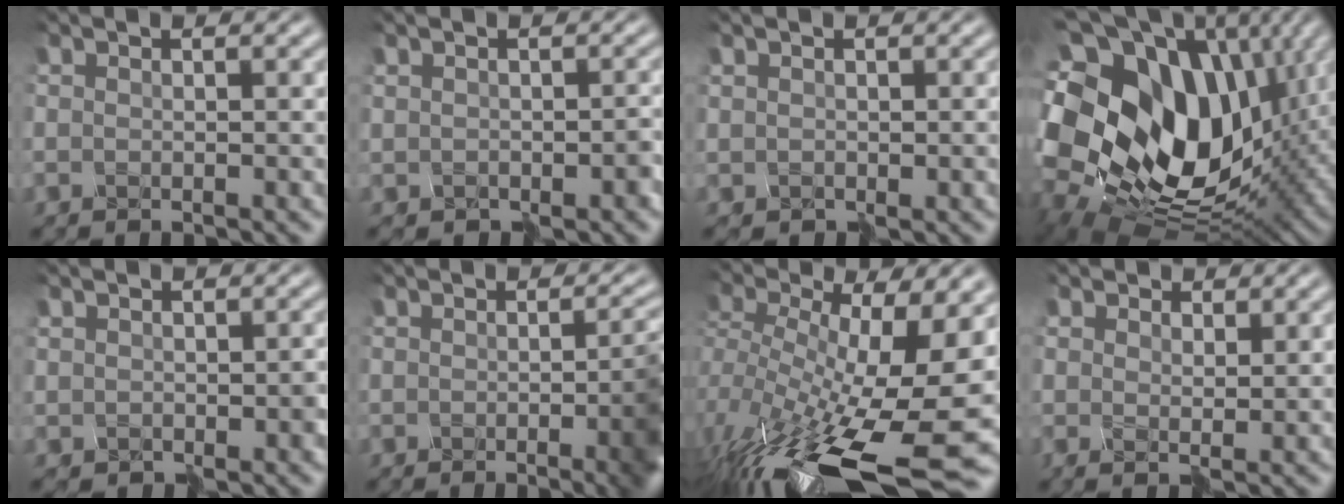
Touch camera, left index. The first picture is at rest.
{"total": 2.3, "force": [0.0, 2.1, 1.1], "torque": [-0.004, 0.000, -0.007]}
{"total": 1.2, "force": [0.7, 1.0, -0.2], "torque": [0.007, 0.002, 0.003]}
{"total": 19.4, "force": [4.3, 14.0, 12.7], "torque": [-0.250, 0.008, 0.091]}
{"total": 1.7, "force": [0.5, 1.6, 0.6], "torque": [-0.001, 0.003, 0.000]}
{"total": 6.6, "force": [-1.3, 2.3, 6.1], "torque": [-0.045, 0.001, -0.013]}
{"total": 14.6, "force": [-3.9, 5.9, 12.8], "torque": [-0.272, -0.014, -0.064]}
{"total": 1.6, "force": [1.4, 0.8, -0.2], "torque": [0.005, 0.006, 0.018]}